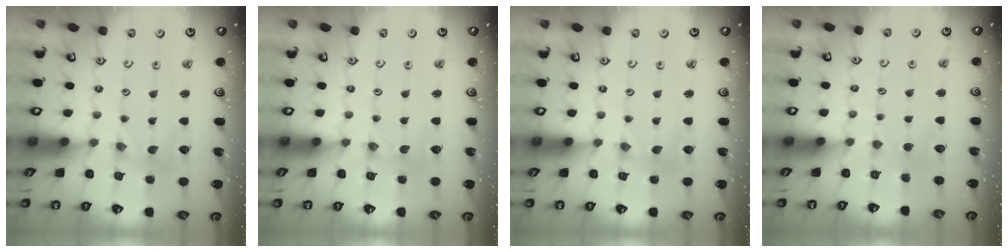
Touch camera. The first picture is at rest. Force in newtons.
{"total": 0.0}
{"total": 0.6, "press": 0.6, "slide": 0.2}
{"total": 2.8, "press": 2.7, "slide": 0.5}